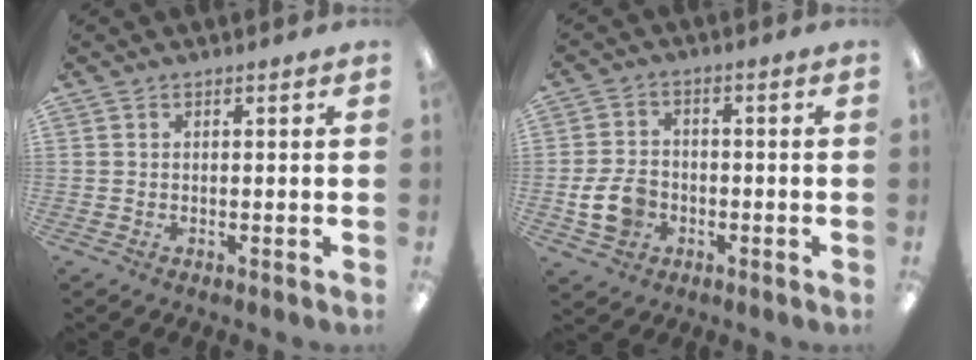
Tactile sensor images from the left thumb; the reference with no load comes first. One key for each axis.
{"total": 7.8, "fx": -2.4, "fy": 5.9, "fz": 4.6, "tx": -0.094, "ty": 0.011, "tz": -0.042}